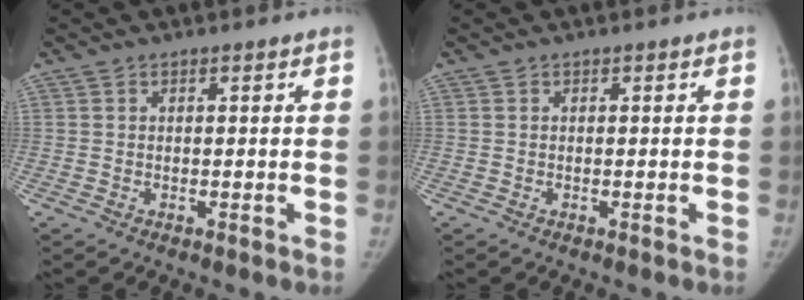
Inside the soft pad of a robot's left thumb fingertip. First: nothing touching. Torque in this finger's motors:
{"motor_torque": [0.08, -0.02, 0.23, 0.00, 0.03]}